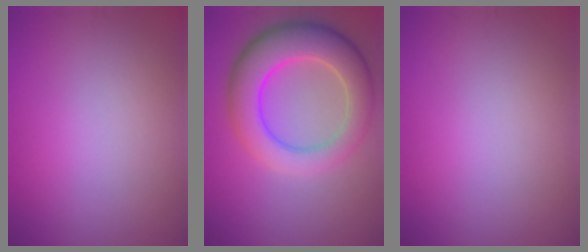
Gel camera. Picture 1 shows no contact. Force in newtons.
{"total": 8.3, "press": 8.3, "slide": 0.4}
{"total": 0.0}